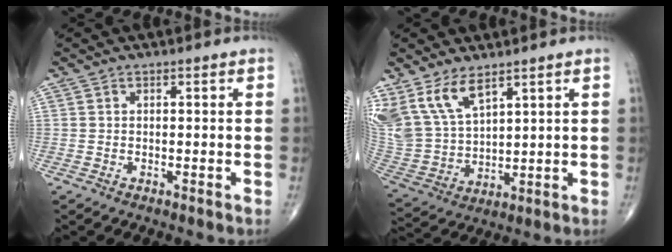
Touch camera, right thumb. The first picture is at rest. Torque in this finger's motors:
{"motor_torque": [-0.03, 0.46, 0.65, 0.71, 0.30]}